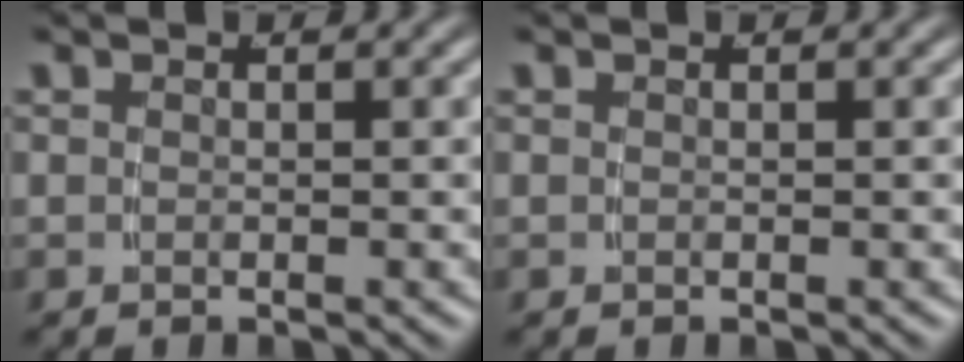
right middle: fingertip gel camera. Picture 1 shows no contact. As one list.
[{"total": 0.0}]